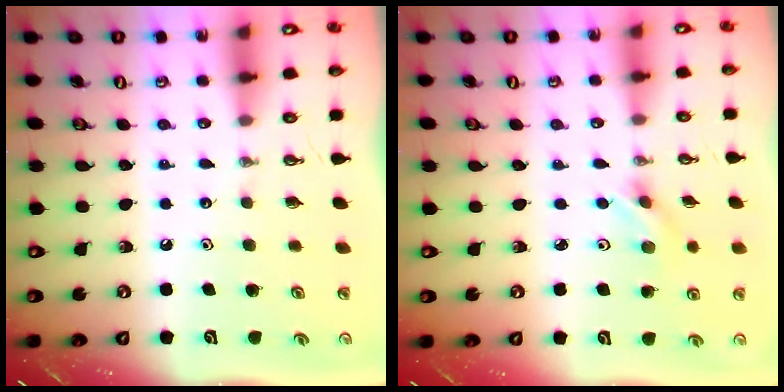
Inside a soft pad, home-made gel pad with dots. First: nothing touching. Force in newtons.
{"total": 2.6, "press": 2.4, "slide": 0.8}